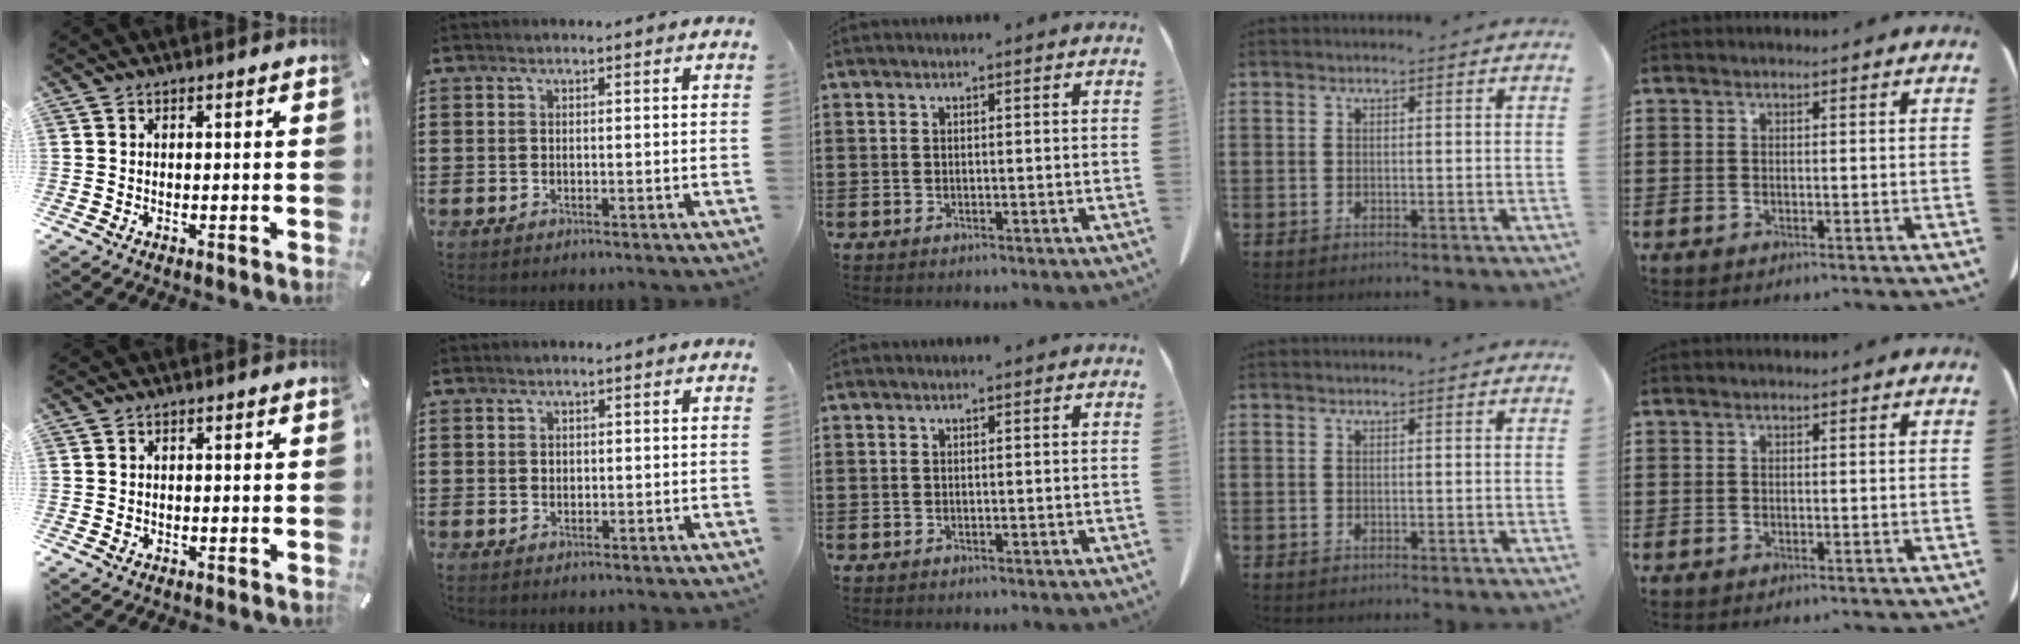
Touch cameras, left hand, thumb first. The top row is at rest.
{"thumb": {"total": 0.7, "force": [-0.2, 0.6, 0.3], "torque": [-0.005, 0.002, -0.004]}, "index": {"total": 0.7, "force": [0.4, 0.5, 0.3], "torque": [-0.008, 0.004, 0.007]}}